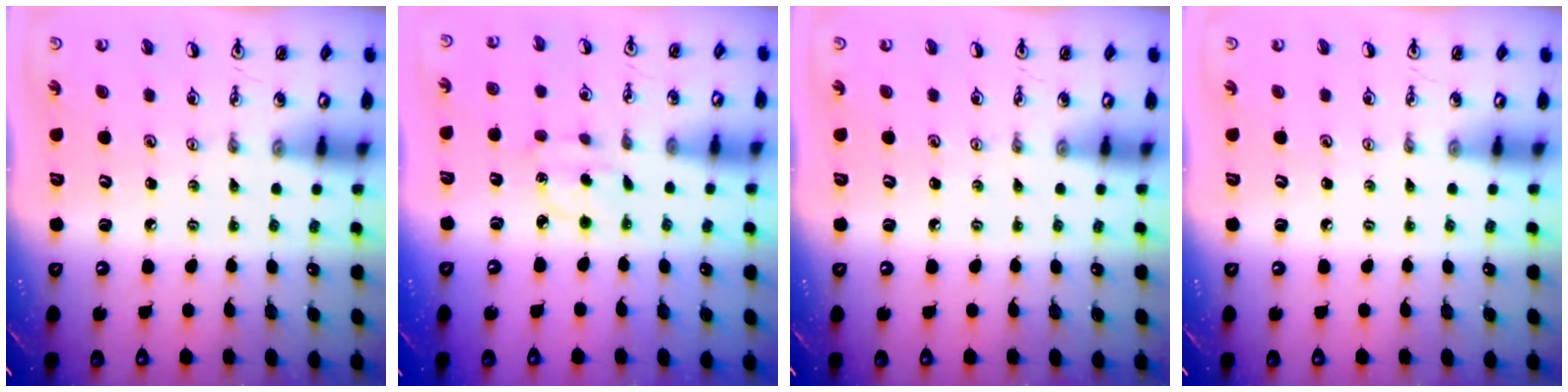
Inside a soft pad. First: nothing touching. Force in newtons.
{"total": 3.2, "press": 3.1, "slide": 0.4}
{"total": 0.0}
{"total": 0.0}